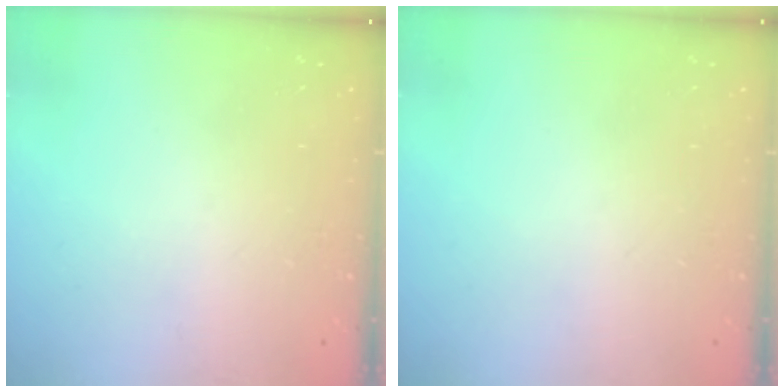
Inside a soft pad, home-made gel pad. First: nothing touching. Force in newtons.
{"total": 0.0}